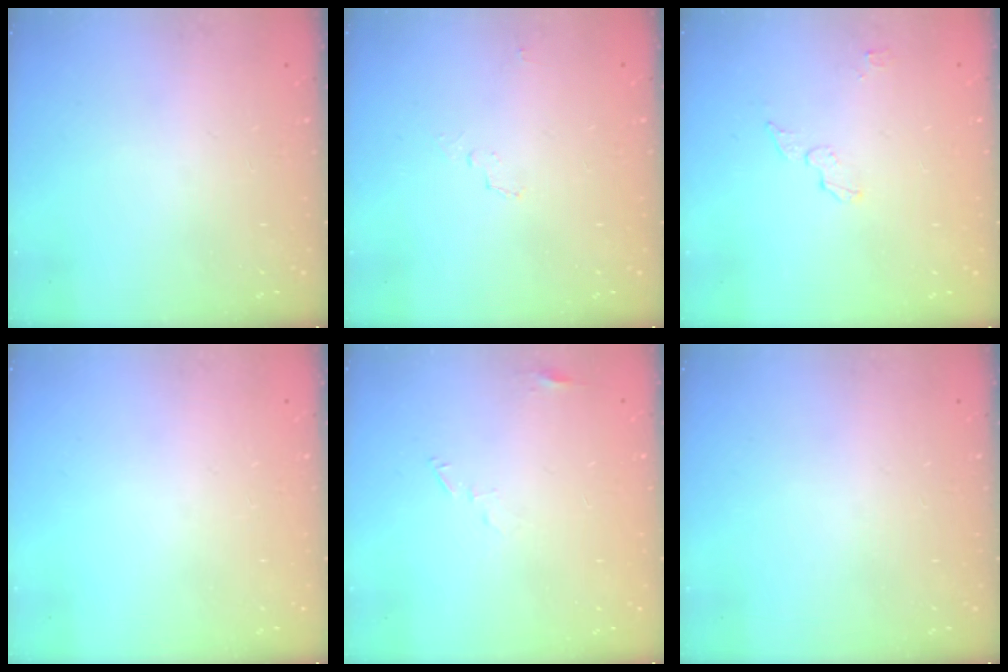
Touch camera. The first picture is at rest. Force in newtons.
{"total": 3.3, "press": 2.9, "slide": 1.6}
{"total": 4.5, "press": 4.5, "slide": 0.3}
{"total": 0.0}
{"total": 3.0, "press": 3.0, "slide": 0.2}
{"total": 0.0}